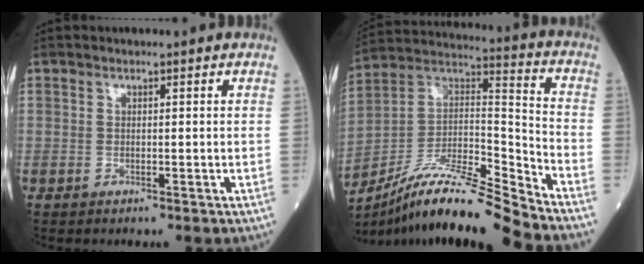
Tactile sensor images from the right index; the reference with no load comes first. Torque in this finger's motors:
{"motor_torque": [-0.30, -0.95, 0.09, 0.04]}